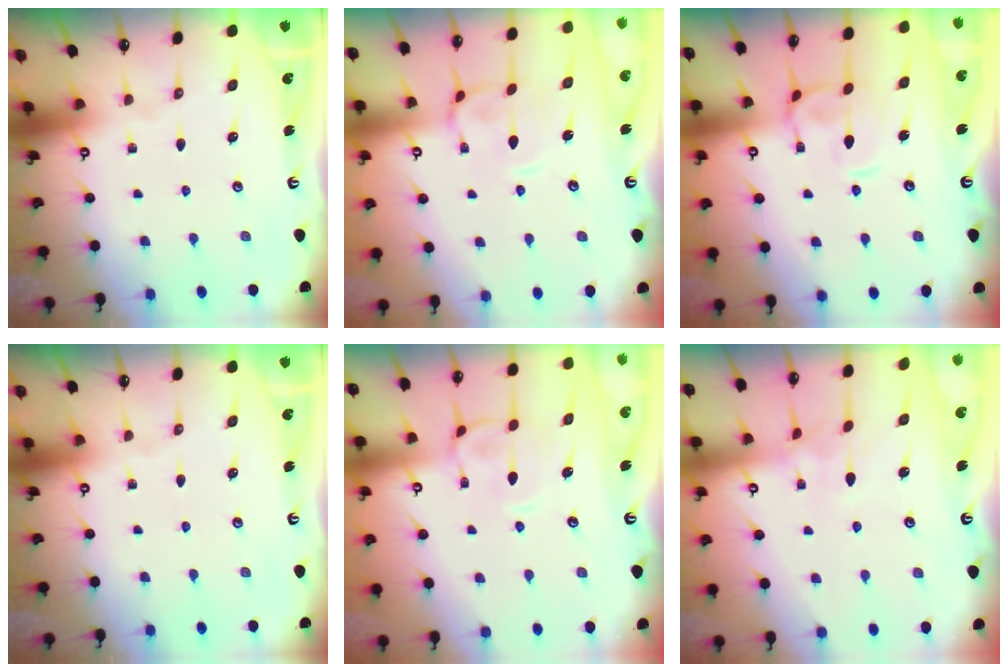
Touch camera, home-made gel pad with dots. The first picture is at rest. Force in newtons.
{"total": 1.5, "press": 1.3, "slide": 0.7}
{"total": 1.4, "press": 1.2, "slide": 0.7}
{"total": 0.0}
{"total": 2.5, "press": 2.2, "slide": 1.0}
{"total": 3.8, "press": 3.8, "slide": 0.2}